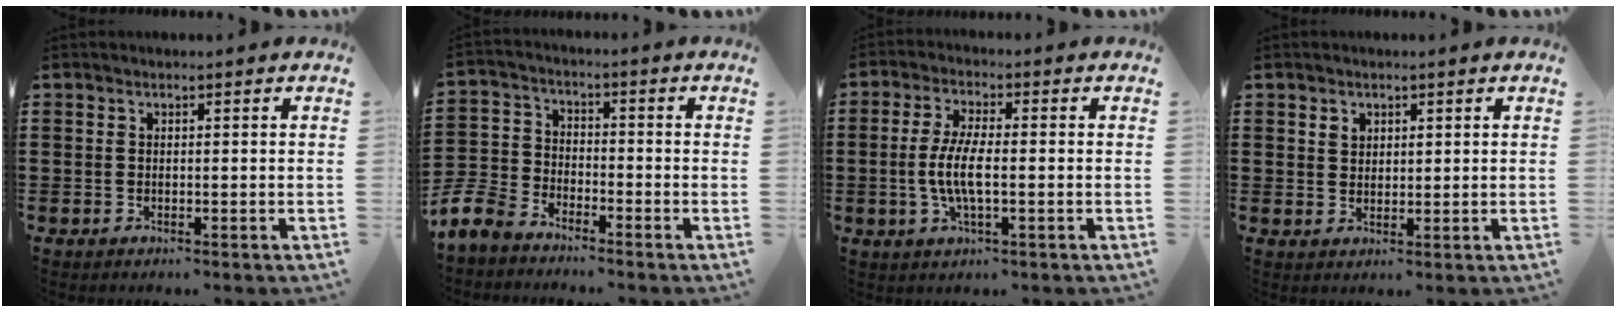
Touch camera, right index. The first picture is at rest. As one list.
[{"total": 7.3, "force": [-6.6, 2.3, 2.1], "torque": [-0.070, 0.003, -0.137]}, {"total": 6.1, "force": [-1.1, 1.8, 5.7], "torque": [-0.127, -0.004, -0.028]}, {"total": 1.5, "force": [1.1, 1.0, 0.3], "torque": [-0.009, 0.004, 0.021]}]